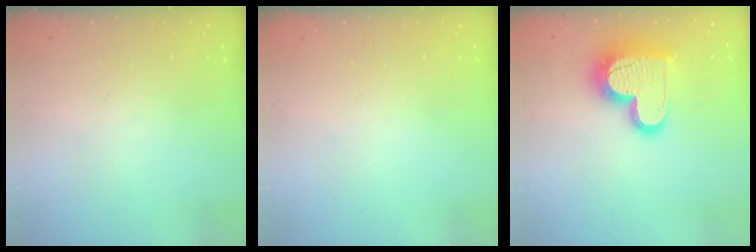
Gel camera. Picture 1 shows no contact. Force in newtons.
{"total": 0.0}
{"total": 17.7, "press": 17.7, "slide": 1.5}